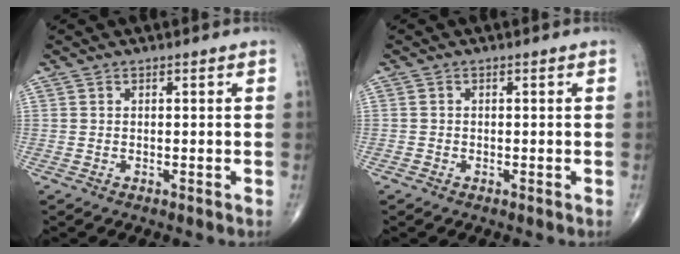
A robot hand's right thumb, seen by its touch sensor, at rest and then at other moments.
{"total": 0.7, "force": [-0.3, 0.6, 0.0], "torque": [0.002, 0.004, -0.010]}